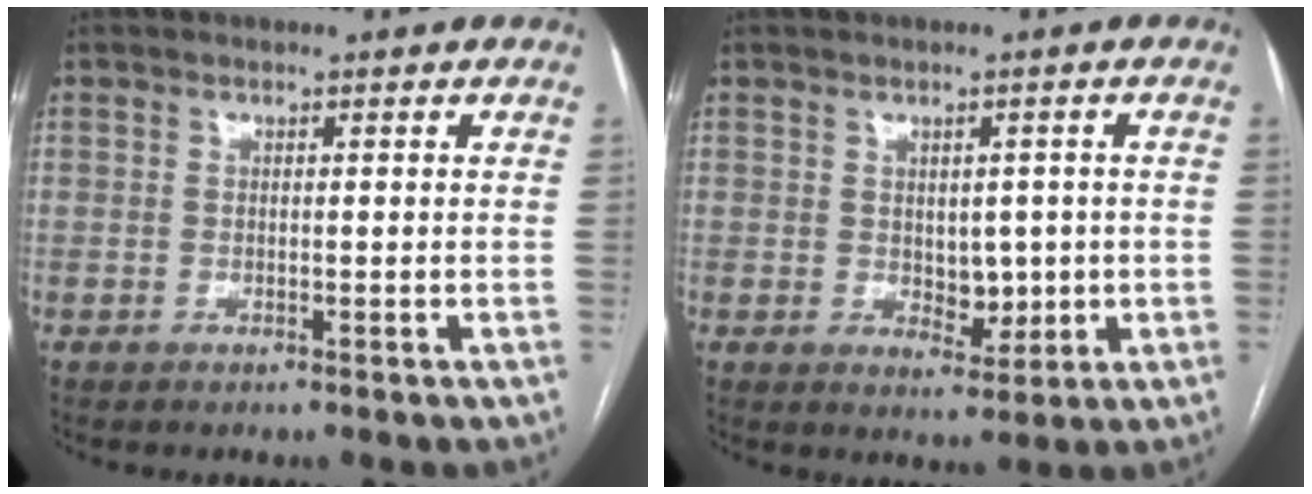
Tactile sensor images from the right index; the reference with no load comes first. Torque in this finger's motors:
{"motor_torque": [-0.06, 0.03, 0.11, 0.02]}